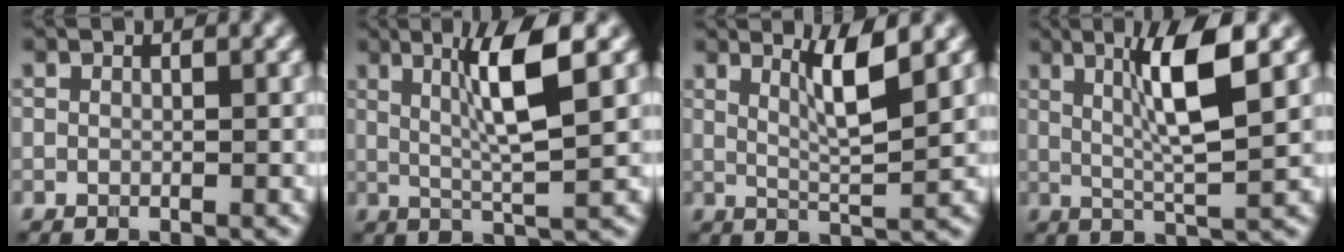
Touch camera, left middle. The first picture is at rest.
{"total": 6.0, "force": [1.9, 0.7, 5.6], "torque": [-0.101, 0.001, 0.037]}
{"total": 4.1, "force": [1.9, 0.6, 3.5], "torque": [-0.057, -0.007, 0.038]}
{"total": 6.6, "force": [2.1, 1.0, 6.1], "torque": [-0.106, 0.002, 0.040]}